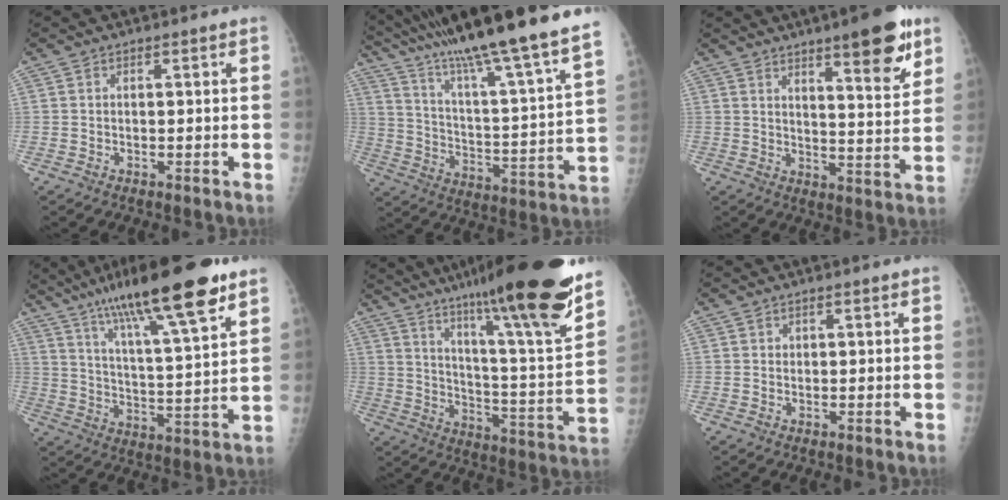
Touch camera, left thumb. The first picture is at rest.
{"total": 33.0, "force": [26.8, 2.1, 19.1], "torque": [-0.300, -0.111, 0.398]}
{"total": 13.3, "force": [8.1, 2.9, 10.1], "torque": [-0.116, -0.045, 0.114]}
{"total": 22.0, "force": [14.2, 3.7, 16.4], "torque": [-0.266, -0.042, 0.234]}
{"total": 29.0, "force": [21.1, 2.2, 19.7], "torque": [-0.293, -0.099, 0.318]}
{"total": 0.5, "force": [0.4, 0.4, 0.1], "torque": [0.004, -0.002, 0.005]}